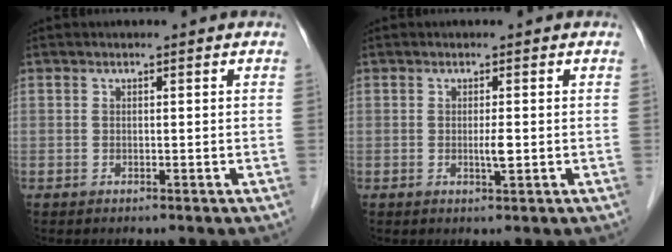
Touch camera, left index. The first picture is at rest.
{"total": 1.3, "force": [0.0, 0.1, 1.3], "torque": [-0.029, -0.002, 0.001]}